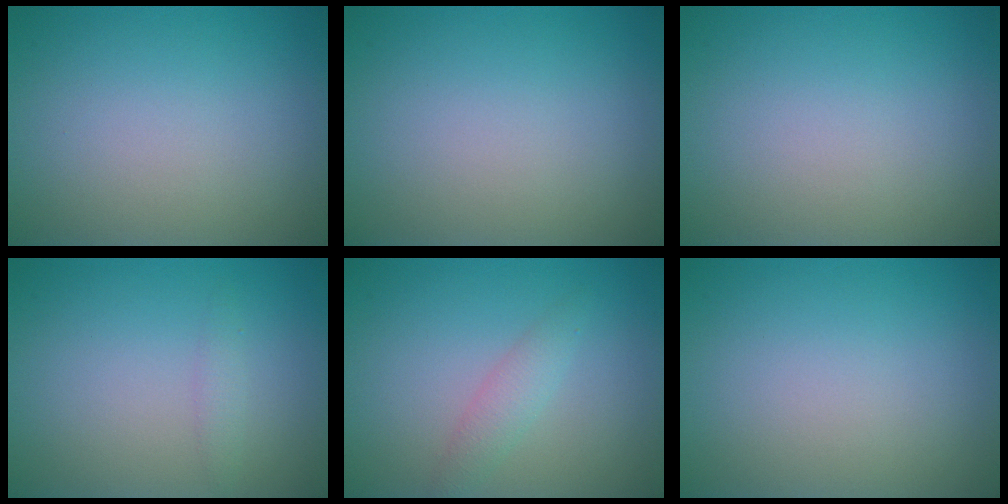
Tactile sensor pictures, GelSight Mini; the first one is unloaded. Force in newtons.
{"total": 0.0}
{"total": 0.0}
{"total": 1.0, "press": 1.0, "slide": 0.0}
{"total": 1.7, "press": 1.7, "slide": 0.1}
{"total": 0.0}